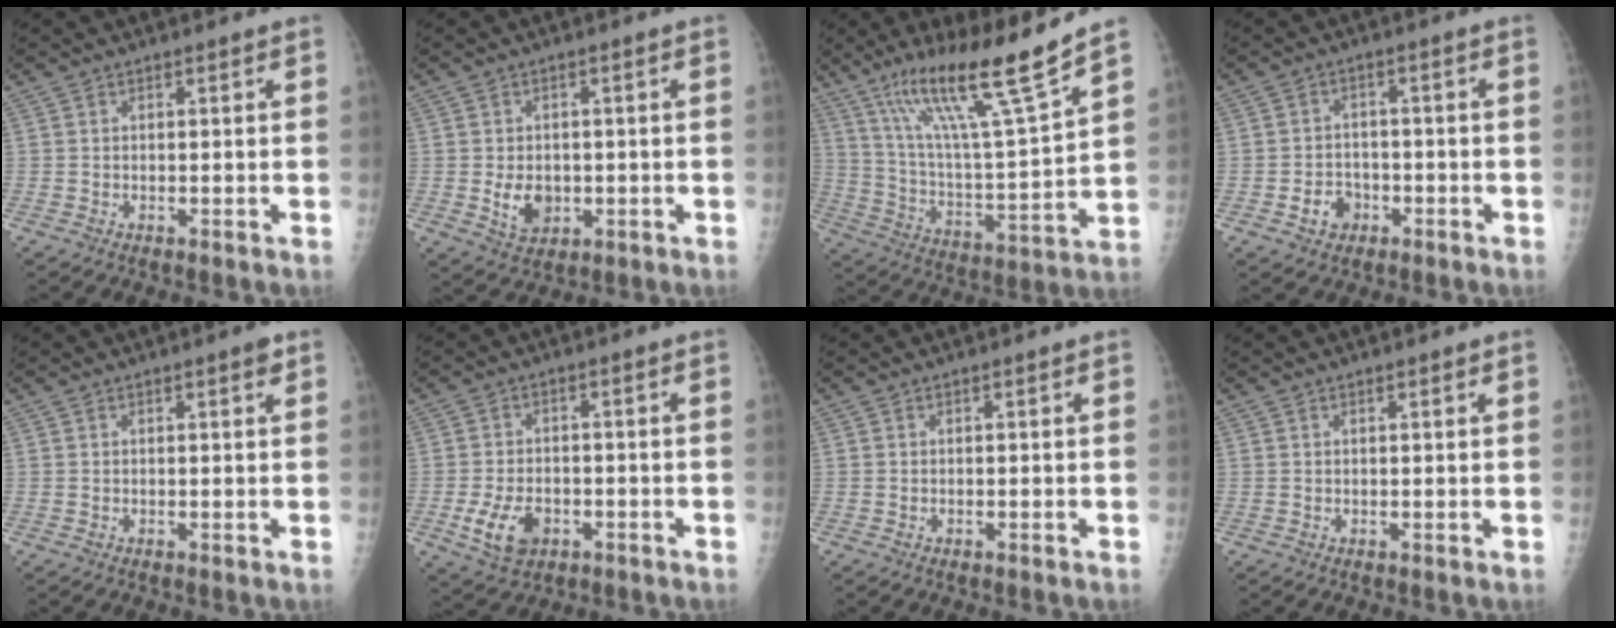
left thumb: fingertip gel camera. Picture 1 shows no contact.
{"total": 5.4, "force": [-0.8, 4.1, 3.5], "torque": [-0.041, -0.004, -0.002]}
{"total": 19.7, "force": [13.3, 1.0, 14.5], "torque": [-0.232, -0.066, 0.236]}
{"total": 4.6, "force": [-2.1, 3.8, 1.7], "torque": [-0.009, 0.018, -0.030]}
{"total": 1.1, "force": [0.7, 0.2, 0.9], "torque": [-0.013, -0.002, 0.007]}
{"total": 7.3, "force": [-2.8, 4.8, 4.8], "torque": [-0.083, 0.008, -0.042]}
{"total": 0.0}
{"total": 0.6, "force": [0.4, 0.1, 0.4], "torque": [-0.005, -0.001, 0.006]}